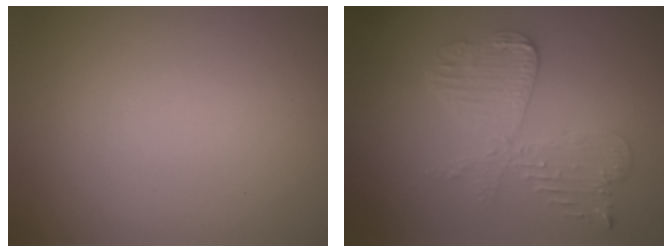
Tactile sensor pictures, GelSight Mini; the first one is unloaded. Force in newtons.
{"total": 4.2, "press": 3.6, "slide": 2.1}